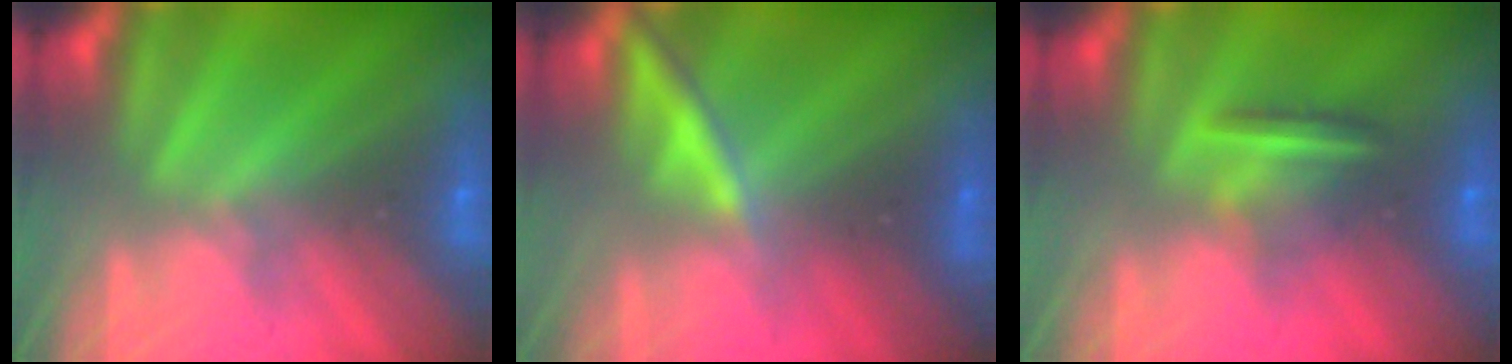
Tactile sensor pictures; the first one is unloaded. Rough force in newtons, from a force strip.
{"total": 1.9}
{"total": 7.3}